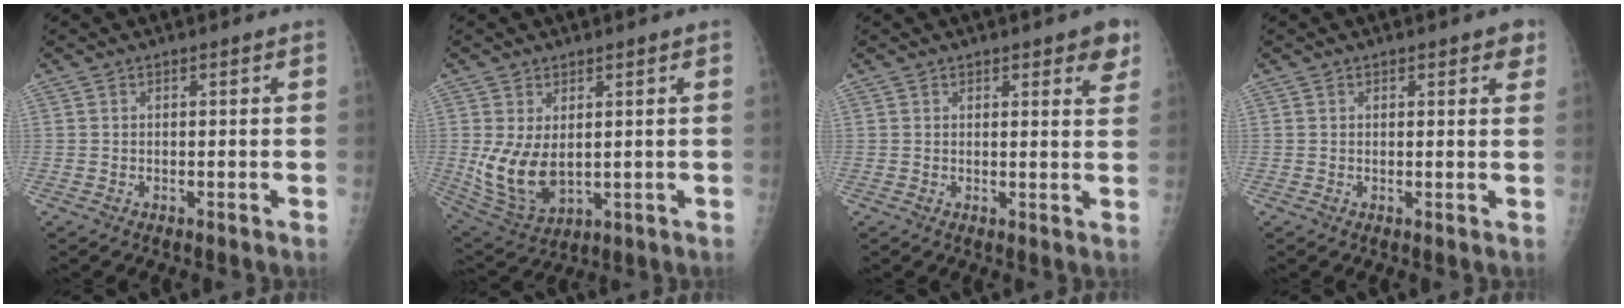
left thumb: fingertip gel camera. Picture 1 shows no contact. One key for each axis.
{"total": 10.1, "fx": 0.6, "fy": 6.4, "fz": 7.8, "tx": -0.144, "ty": -0.018, "tz": 0.034}
{"total": 4.6, "fx": 2.8, "fy": 2.2, "fz": 3.0, "tx": -0.006, "ty": -0.013, "tz": 0.028}
{"total": 2.7, "fx": 1.5, "fy": 1.5, "fz": 1.7, "tx": 0.002, "ty": -0.004, "tz": 0.014}